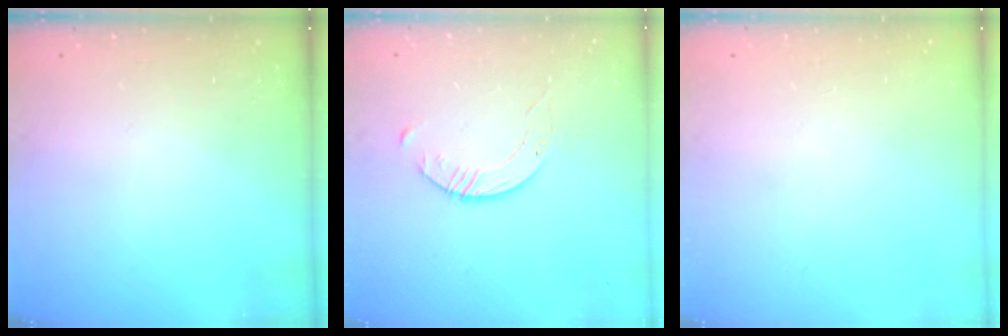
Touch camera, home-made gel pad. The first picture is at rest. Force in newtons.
{"total": 3.1, "press": 3.1, "slide": 0.4}
{"total": 0.0}